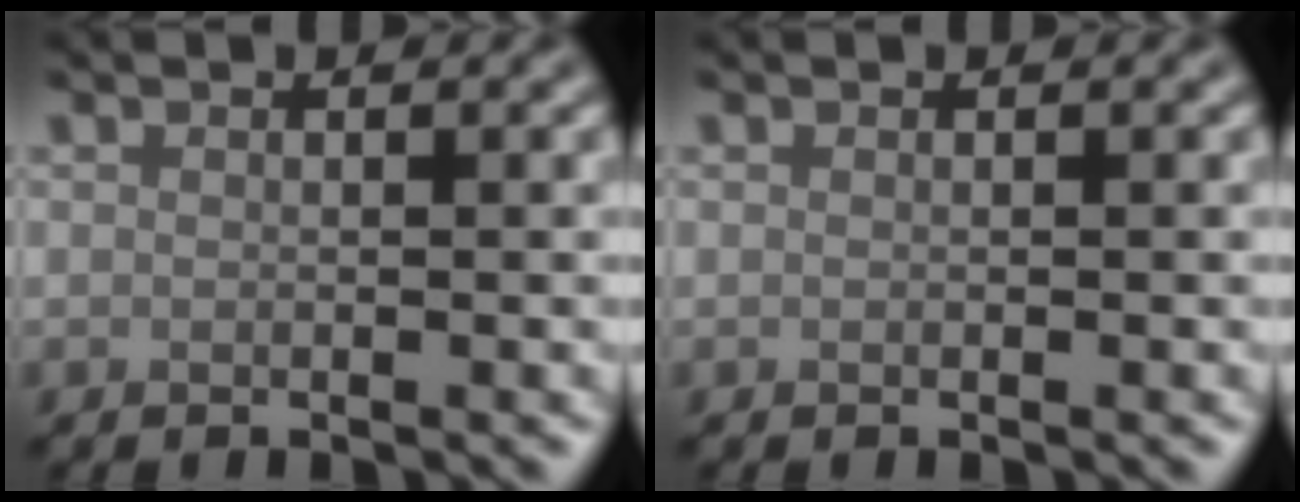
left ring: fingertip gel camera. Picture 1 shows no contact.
{"total": 0.0}